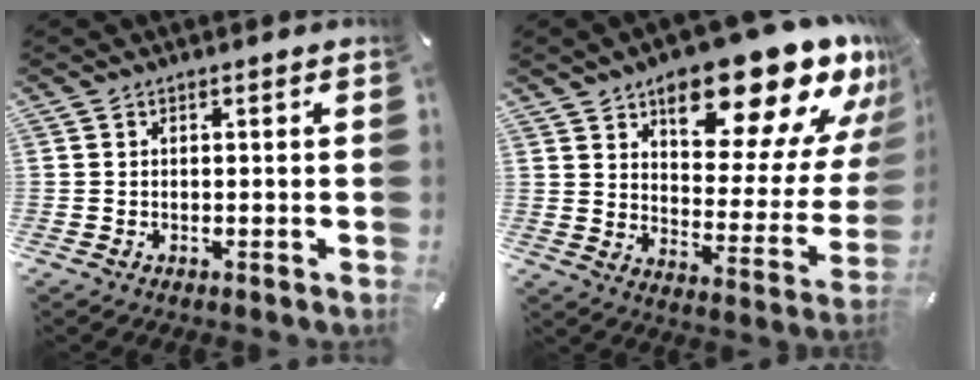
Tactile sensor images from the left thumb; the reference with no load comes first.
{"total": 24.3, "force": [17.0, 10.2, 14.0], "torque": [-0.173, -0.129, 0.283]}